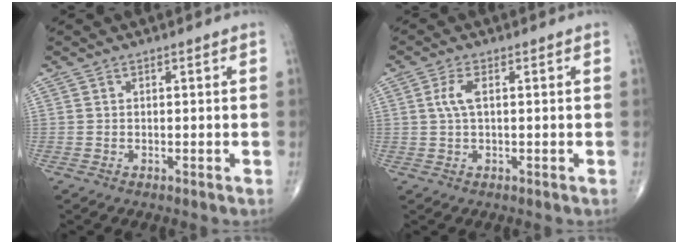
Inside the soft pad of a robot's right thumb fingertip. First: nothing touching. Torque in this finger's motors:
{"motor_torque": [0.10, 0.36, 0.68, 0.23, 0.00]}